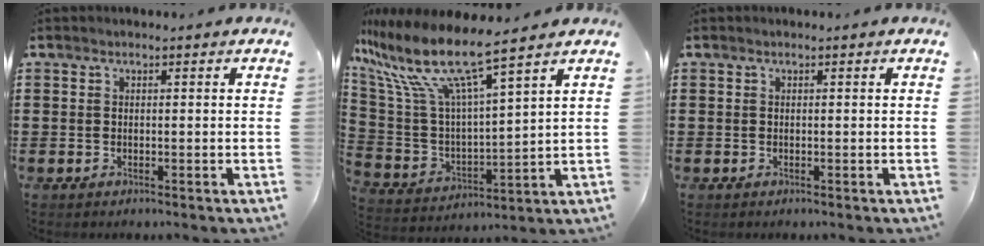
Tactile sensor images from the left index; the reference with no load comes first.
{"total": 10.6, "force": [8.1, 1.4, 6.8], "torque": [-0.171, -0.054, 0.133]}
{"total": 0.0}